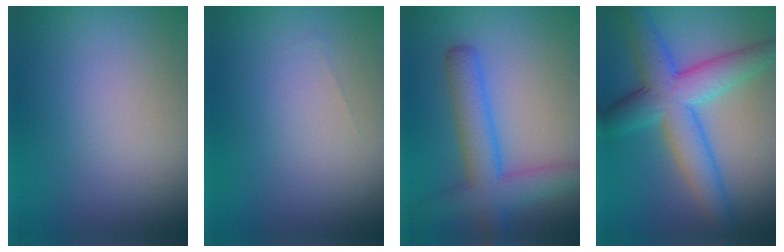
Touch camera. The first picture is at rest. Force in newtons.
{"total": 0.0}
{"total": 5.5, "press": 5.4, "slide": 0.2}
{"total": 7.5, "press": 7.5, "slide": 0.1}